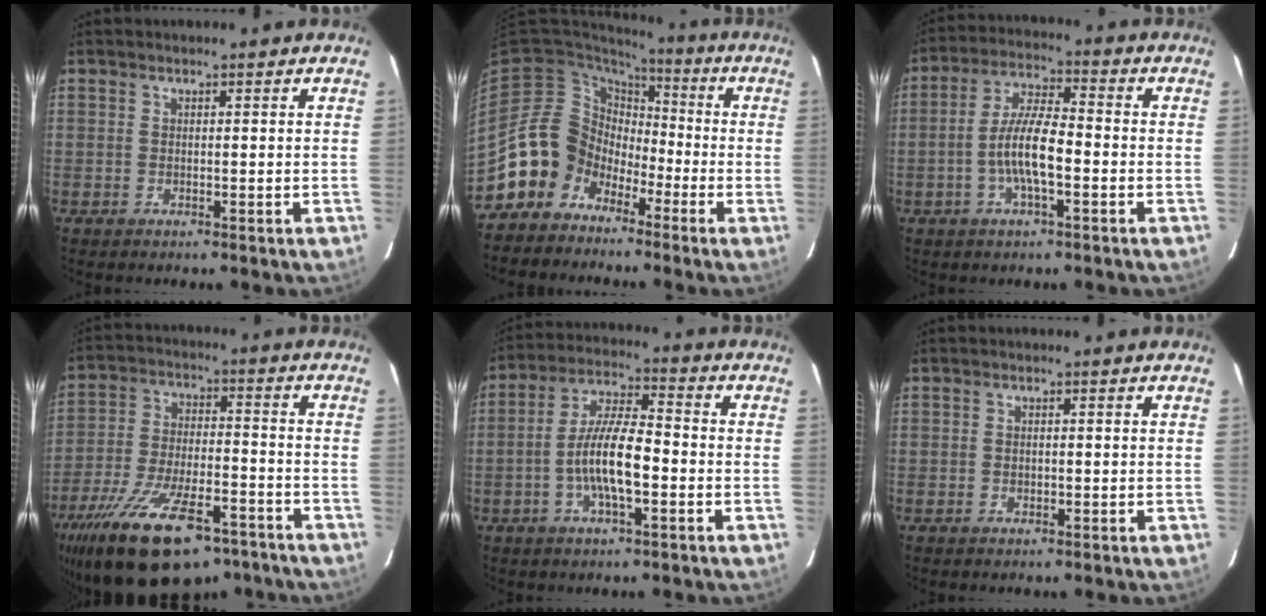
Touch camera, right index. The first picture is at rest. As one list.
[{"total": 12.8, "force": [-8.1, 9.1, 4.2], "torque": [-0.080, 0.034, -0.173]}, {"total": 8.8, "force": [-2.5, 2.2, 8.2], "torque": [-0.164, 0.004, -0.047]}, {"total": 23.6, "force": [-16.2, 9.4, 14.4], "torque": [-0.277, -0.034, -0.249]}, {"total": 10.3, "force": [-2.8, 2.7, 9.5], "torque": [-0.189, 0.003, -0.053]}, {"total": 0.7, "force": [-0.1, 0.6, 0.3], "torque": [-0.004, 0.000, 0.000]}]